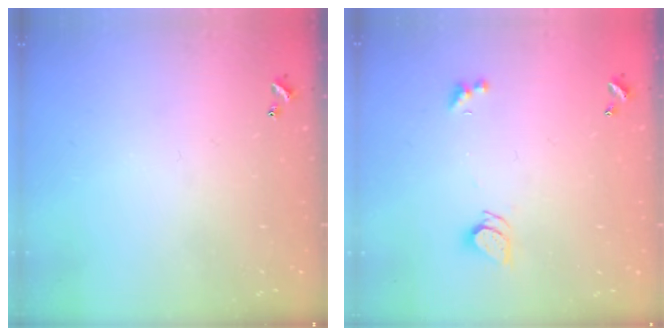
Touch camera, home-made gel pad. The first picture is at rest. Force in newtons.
{"total": 2.3, "press": 2.3, "slide": 0.2}